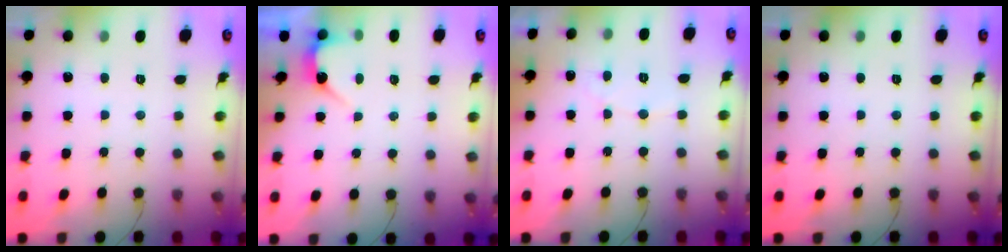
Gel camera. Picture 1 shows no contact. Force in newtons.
{"total": 4.1, "press": 4.1, "slide": 0.3}
{"total": 3.8, "press": 3.8, "slide": 0.2}
{"total": 0.0}